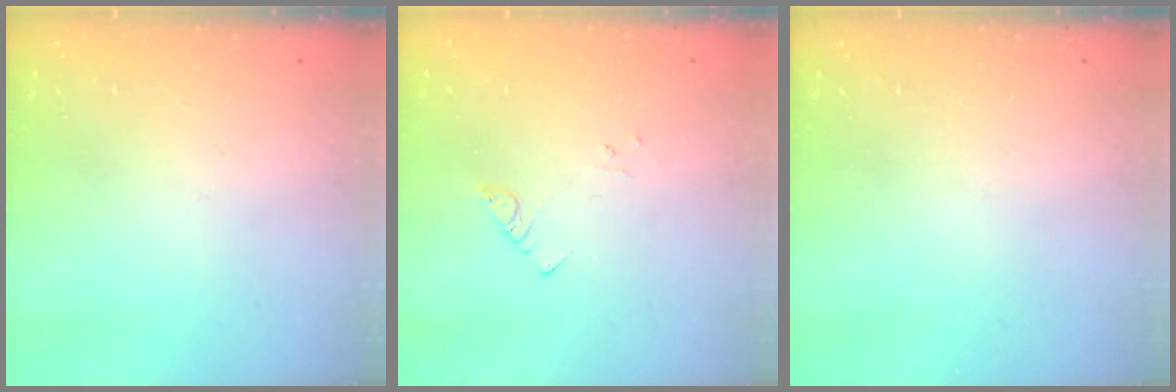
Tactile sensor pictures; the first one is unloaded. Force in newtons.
{"total": 4.0, "press": 3.9, "slide": 0.5}
{"total": 0.0}